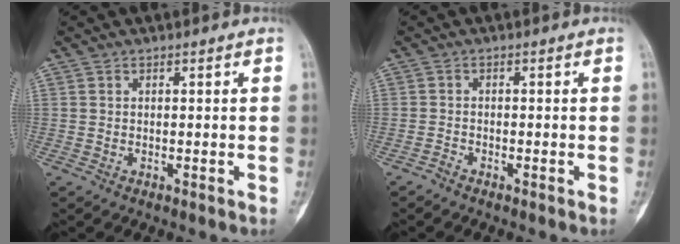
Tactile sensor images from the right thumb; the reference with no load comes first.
{"total": 1.0, "force": [-0.9, 0.2, 0.2], "torque": [-0.007, -0.001, -0.024]}